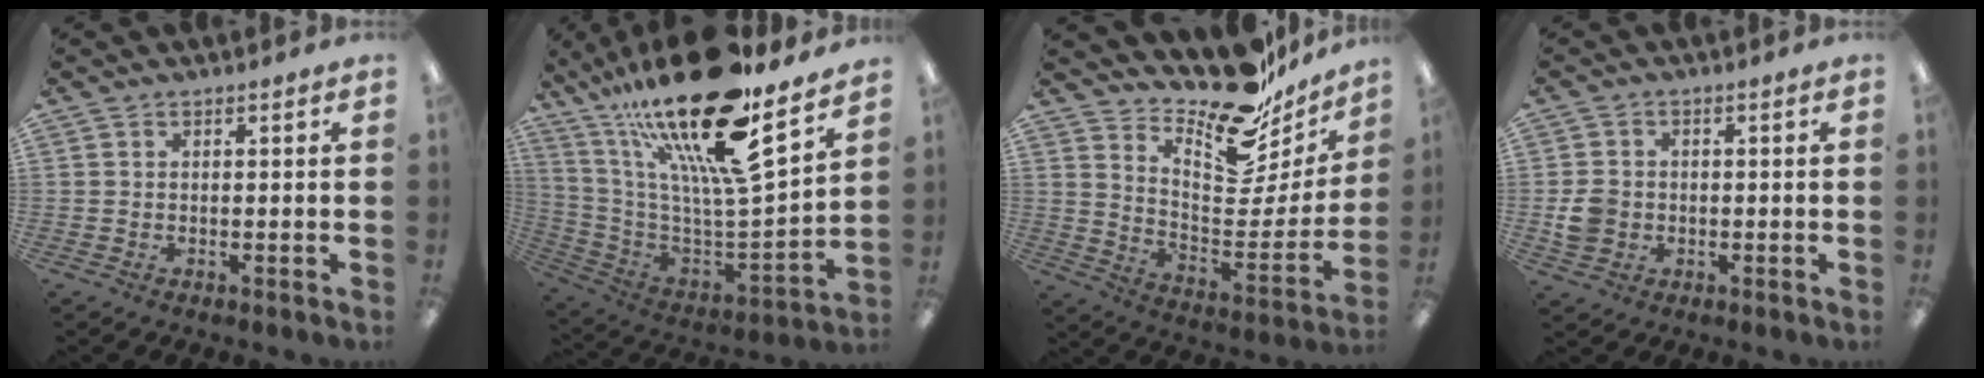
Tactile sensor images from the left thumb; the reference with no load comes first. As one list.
[{"total": 25.9, "force": [17.5, 6.0, 18.1], "torque": [-0.322, -0.110, 0.286]}, {"total": 18.8, "force": [16.1, 5.8, 7.7], "torque": [-0.107, -0.144, 0.270]}, {"total": 5.0, "force": [-0.8, 4.4, 2.2], "torque": [-0.028, 0.002, -0.016]}]